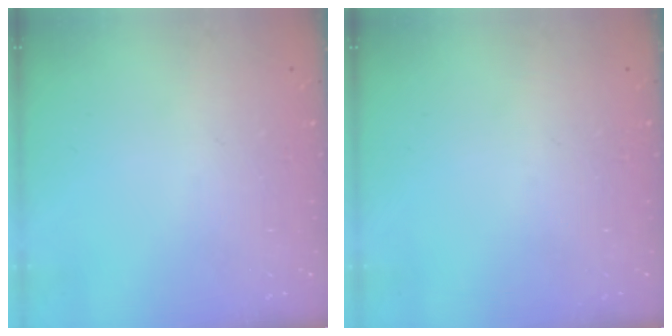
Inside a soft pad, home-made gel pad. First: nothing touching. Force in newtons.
{"total": 0.0}